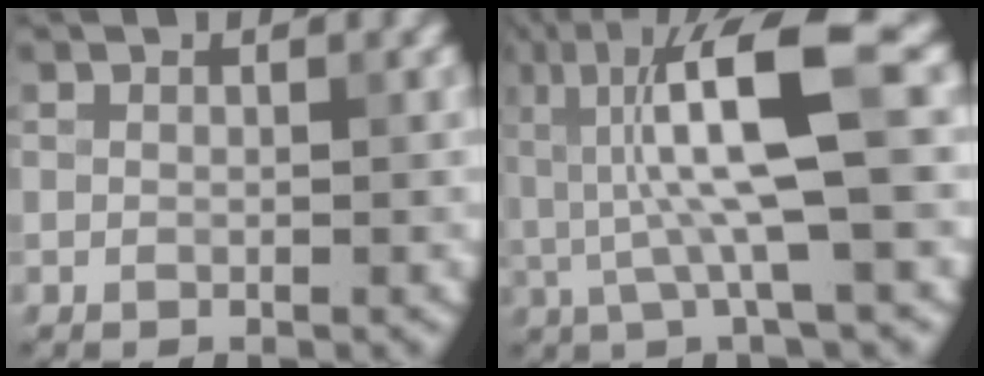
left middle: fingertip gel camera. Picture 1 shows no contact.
{"total": 9.2, "force": [1.8, 1.6, 8.9], "torque": [-0.163, 0.006, 0.035]}